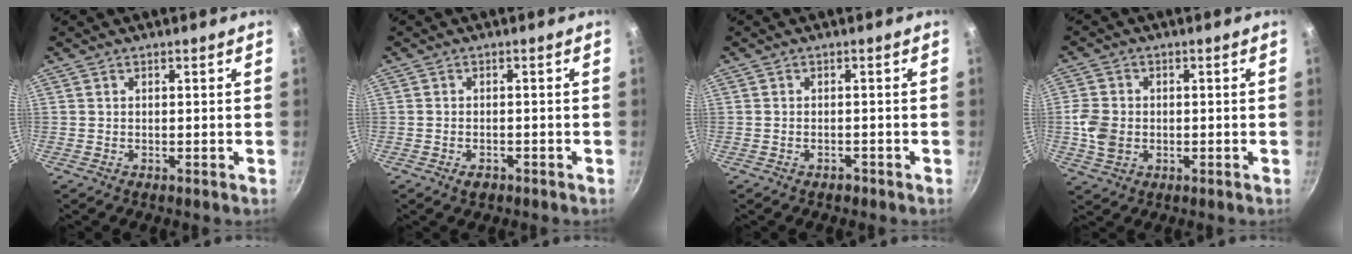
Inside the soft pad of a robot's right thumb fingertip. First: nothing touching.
{"total": 1.8, "force": [-1.2, 1.0, 1.0], "torque": [-0.017, 0.007, -0.016]}
{"total": 0.9, "force": [-0.7, 0.4, 0.3], "torque": [-0.006, 0.009, -0.009]}
{"total": 6.1, "force": [-0.6, 4.7, 3.8], "torque": [-0.072, 0.003, -0.012]}